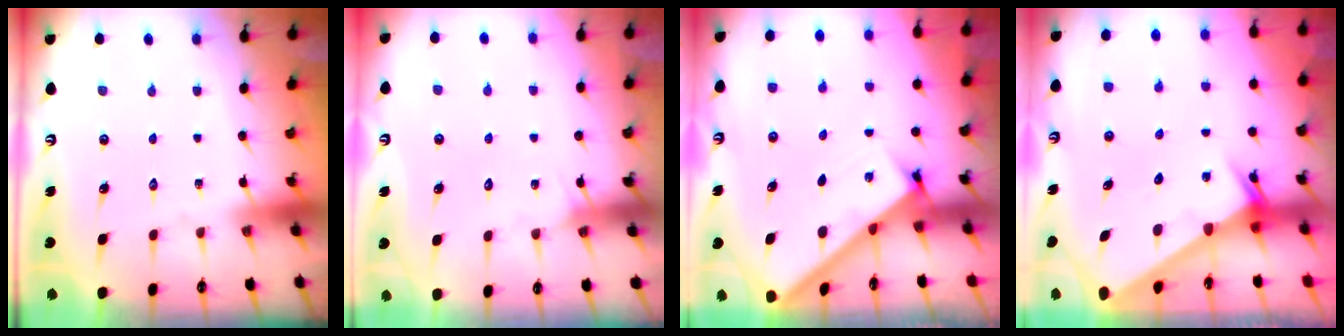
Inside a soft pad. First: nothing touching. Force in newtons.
{"total": 5.3, "press": 5.2, "slide": 0.5}
{"total": 2.5, "press": 2.5, "slide": 0.3}
{"total": 2.5, "press": 2.5, "slide": 0.1}